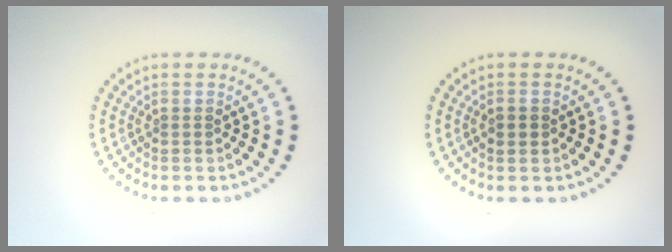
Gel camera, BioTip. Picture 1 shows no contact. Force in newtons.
{"total": 1.1, "press": 1.1, "slide": 0.1}